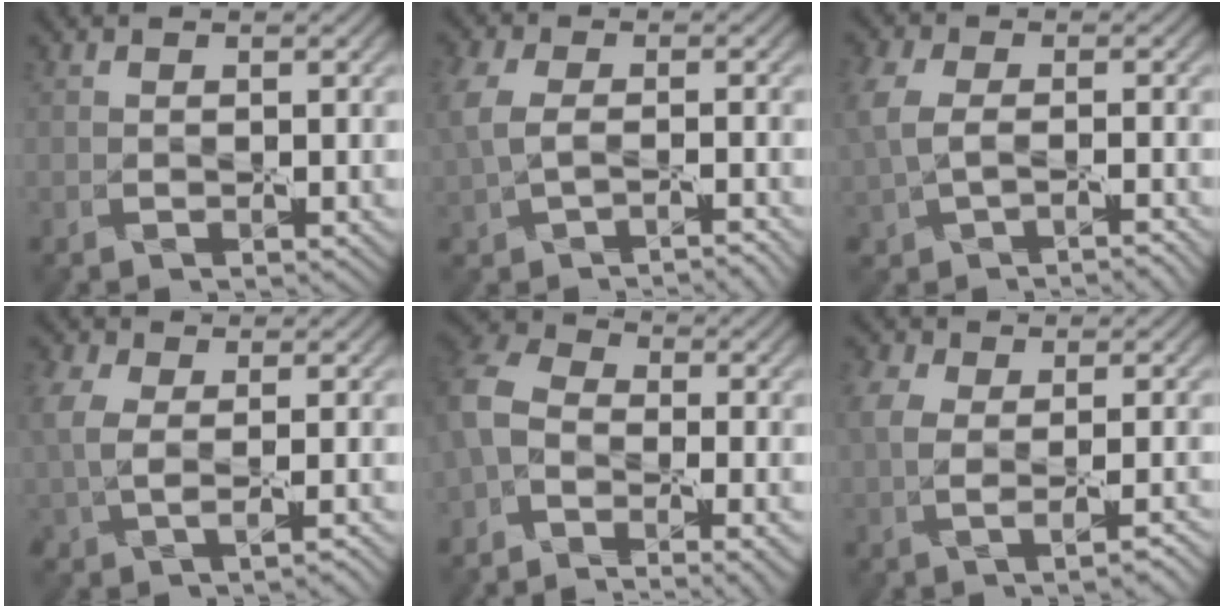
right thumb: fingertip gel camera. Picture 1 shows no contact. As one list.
[{"total": 4.7, "force": [-0.8, 2.8, 3.6], "torque": [-0.090, -0.006, -0.013]}, {"total": 5.1, "force": [-0.6, 3.2, 3.9], "torque": [-0.106, -0.007, -0.003]}, {"total": 4.8, "force": [0.4, 2.7, 3.9], "torque": [-0.093, 0.005, 0.013]}, {"total": 8.5, "force": [-3.9, 5.2, 5.4], "torque": [-0.127, -0.013, -0.065]}, {"total": 6.2, "force": [0.1, 3.6, 5.1], "torque": [-0.082, 0.009, 0.007]}]